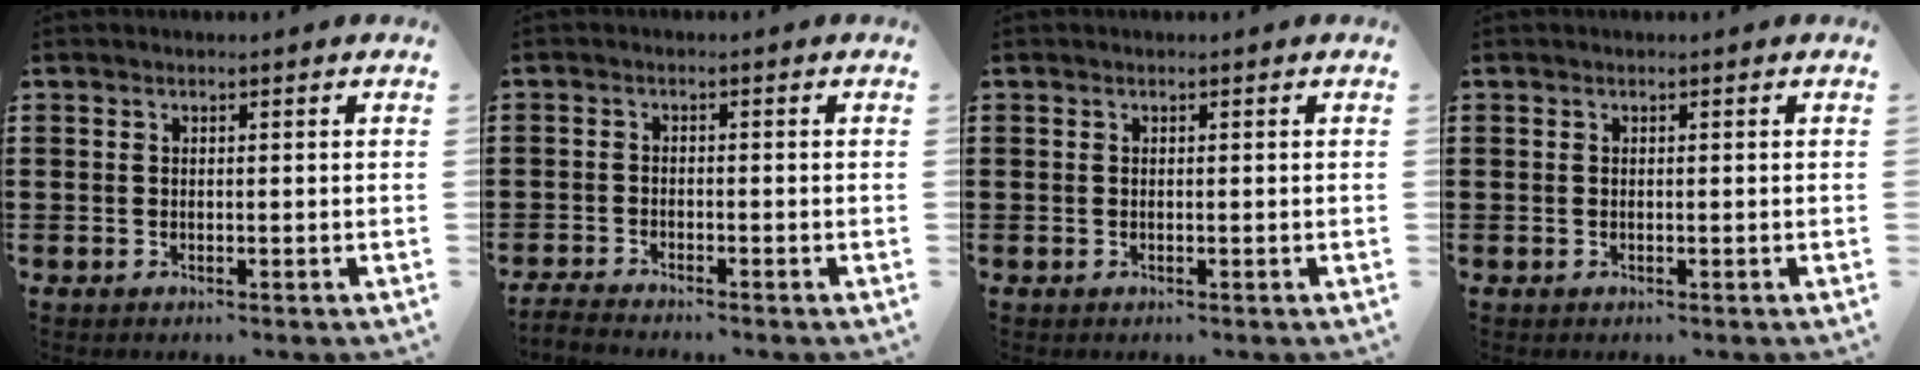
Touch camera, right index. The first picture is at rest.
{"total": 1.8, "force": [-1.8, 0.0, 0.0], "torque": [-0.004, 0.001, -0.037]}
{"total": 0.0}
{"total": 0.0}